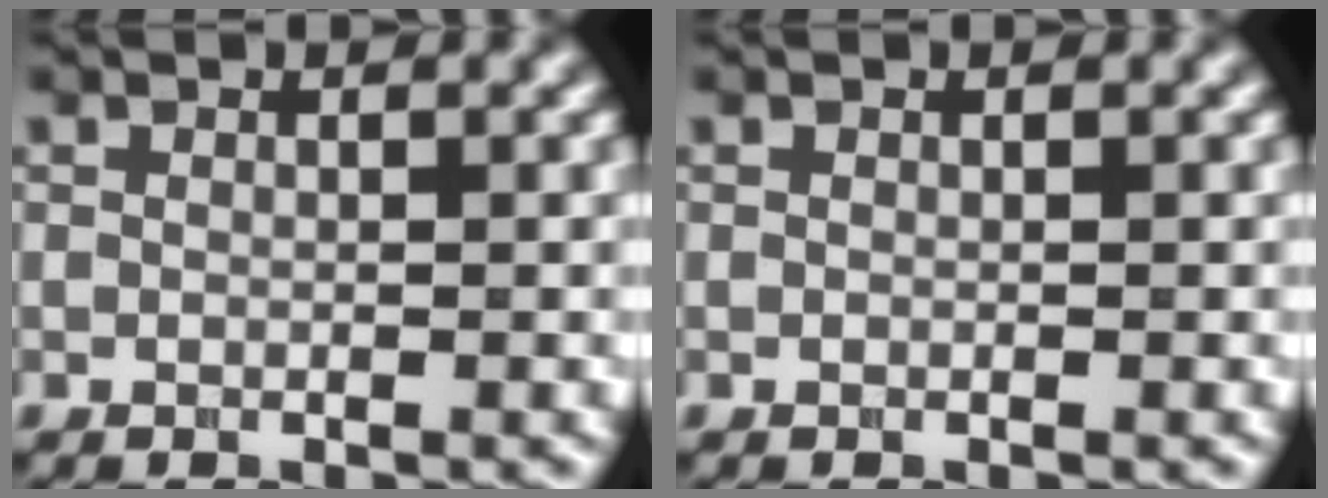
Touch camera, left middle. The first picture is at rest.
{"total": 0.0}